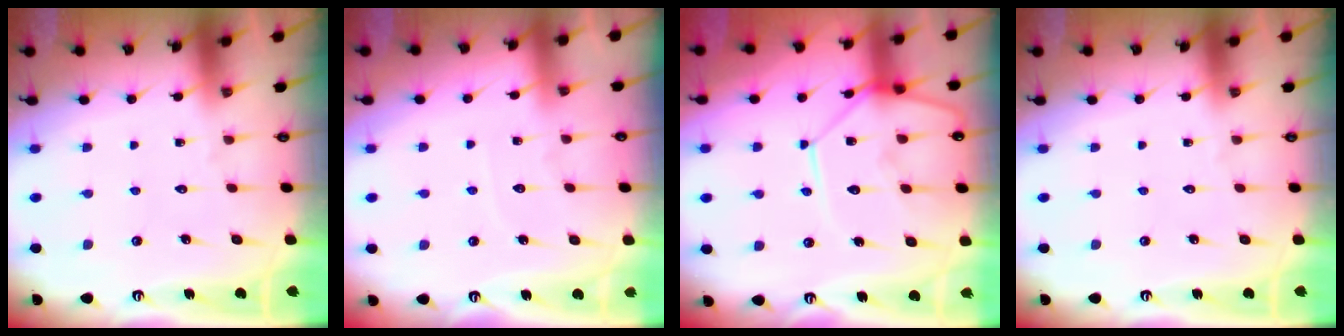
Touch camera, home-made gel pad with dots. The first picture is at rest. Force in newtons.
{"total": 3.8, "press": 3.7, "slide": 0.5}
{"total": 12.7, "press": 12.6, "slide": 1.0}
{"total": 0.0}